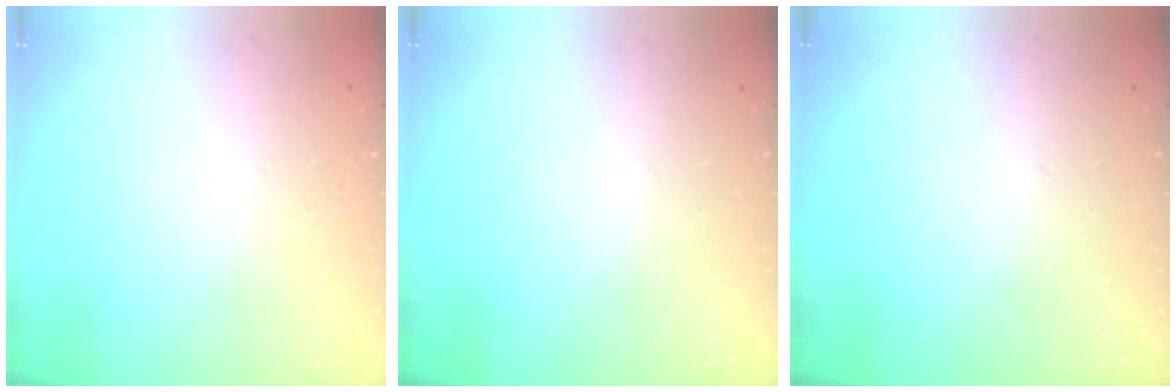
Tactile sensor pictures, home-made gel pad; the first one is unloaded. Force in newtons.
{"total": 0.0}
{"total": 0.0}